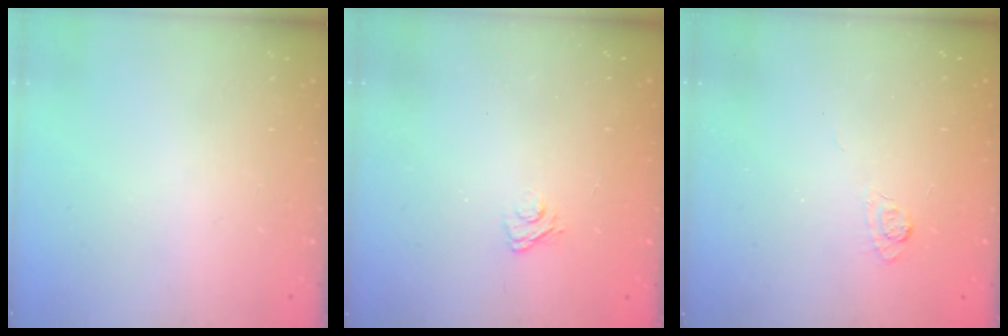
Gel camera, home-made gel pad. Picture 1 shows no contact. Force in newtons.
{"total": 2.9, "press": 2.6, "slide": 1.2}
{"total": 3.3, "press": 3.0, "slide": 1.4}